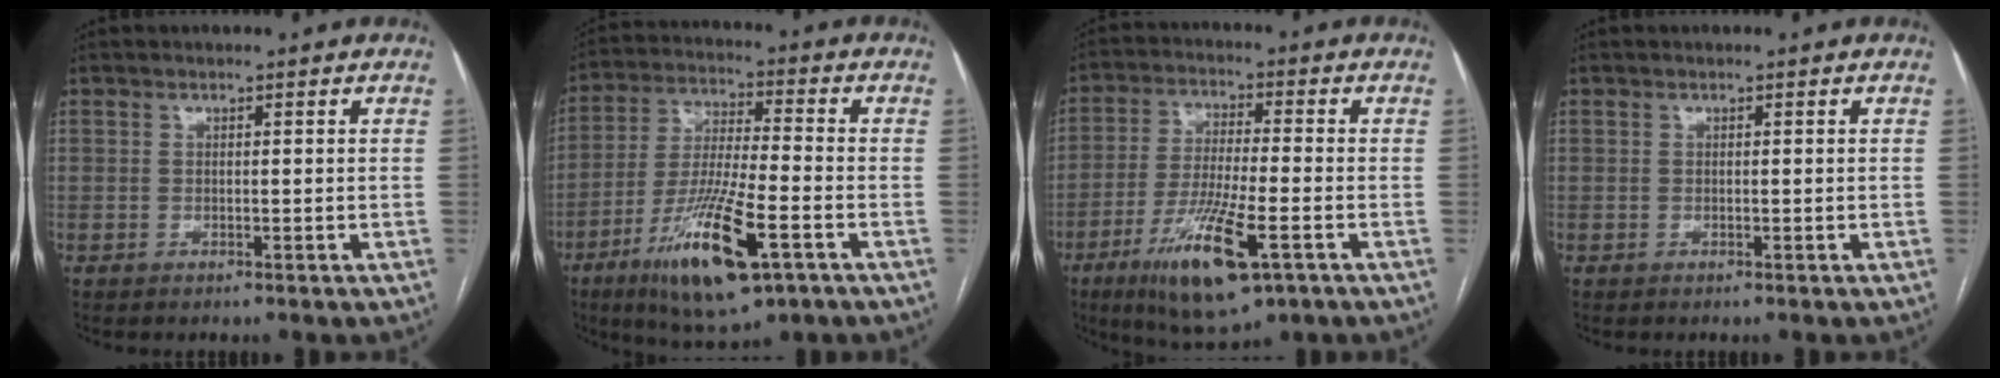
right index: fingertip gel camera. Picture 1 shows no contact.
{"total": 16.3, "force": [-7.7, 2.9, 14.1], "torque": [-0.278, -0.027, -0.128]}
{"total": 13.0, "force": [-6.2, 2.3, 11.2], "torque": [-0.214, -0.029, -0.100]}
{"total": 0.0}